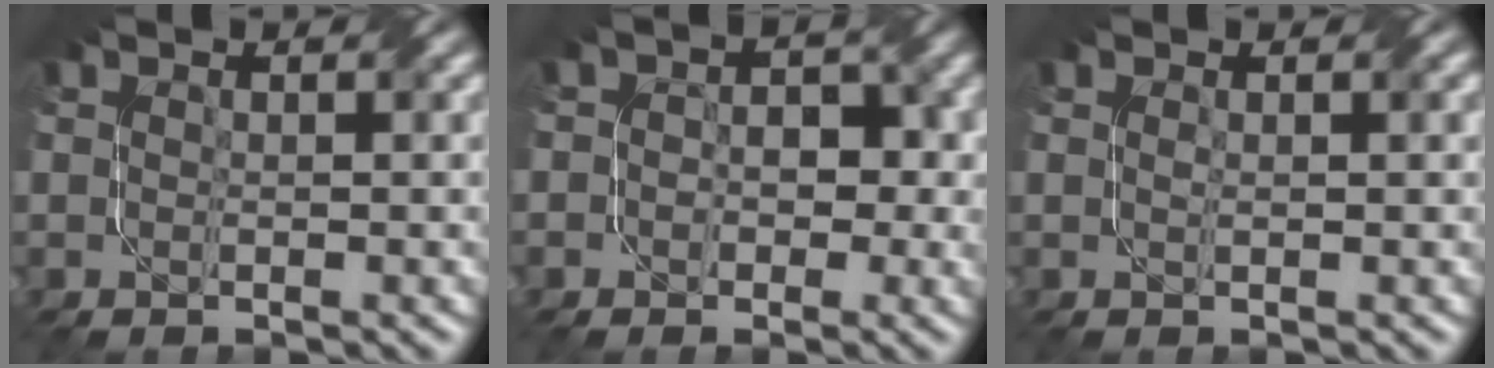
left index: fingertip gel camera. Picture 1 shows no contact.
{"total": 4.2, "force": [0.1, 3.2, 2.6], "torque": [-0.008, 0.006, -0.016]}
{"total": 0.7, "force": [0.3, 0.1, 0.6], "torque": [-0.011, 0.003, 0.005]}